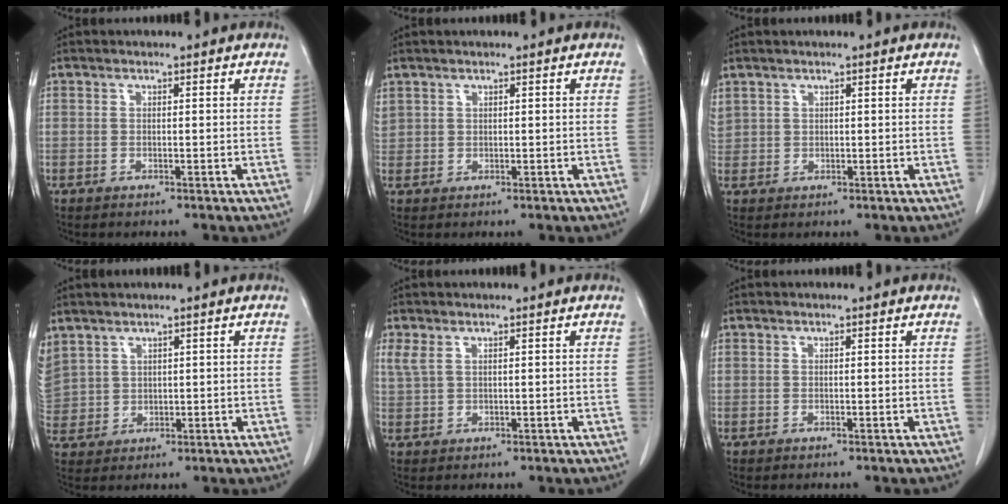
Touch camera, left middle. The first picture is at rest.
{"total": 2.4, "force": [1.5, 1.8, 0.7], "torque": [-0.028, 0.016, 0.038]}
{"total": 2.9, "force": [1.8, 2.1, 0.8], "torque": [-0.032, 0.015, 0.046]}
{"total": 10.3, "force": [5.2, 8.1, 3.5], "torque": [-0.139, 0.018, 0.126]}
{"total": 2.0, "force": [1.1, 1.0, 1.3], "torque": [-0.040, 0.015, 0.035]}
{"total": 0.0}